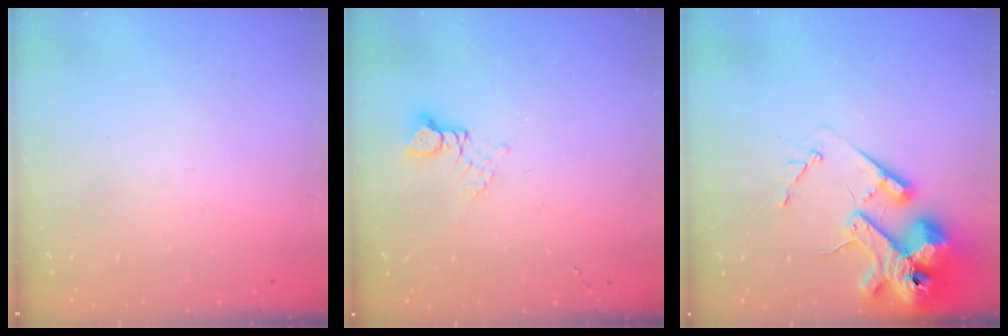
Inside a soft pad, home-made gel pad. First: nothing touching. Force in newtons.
{"total": 2.8, "press": 2.8, "slide": 0.3}
{"total": 17.7, "press": 17.5, "slide": 2.8}